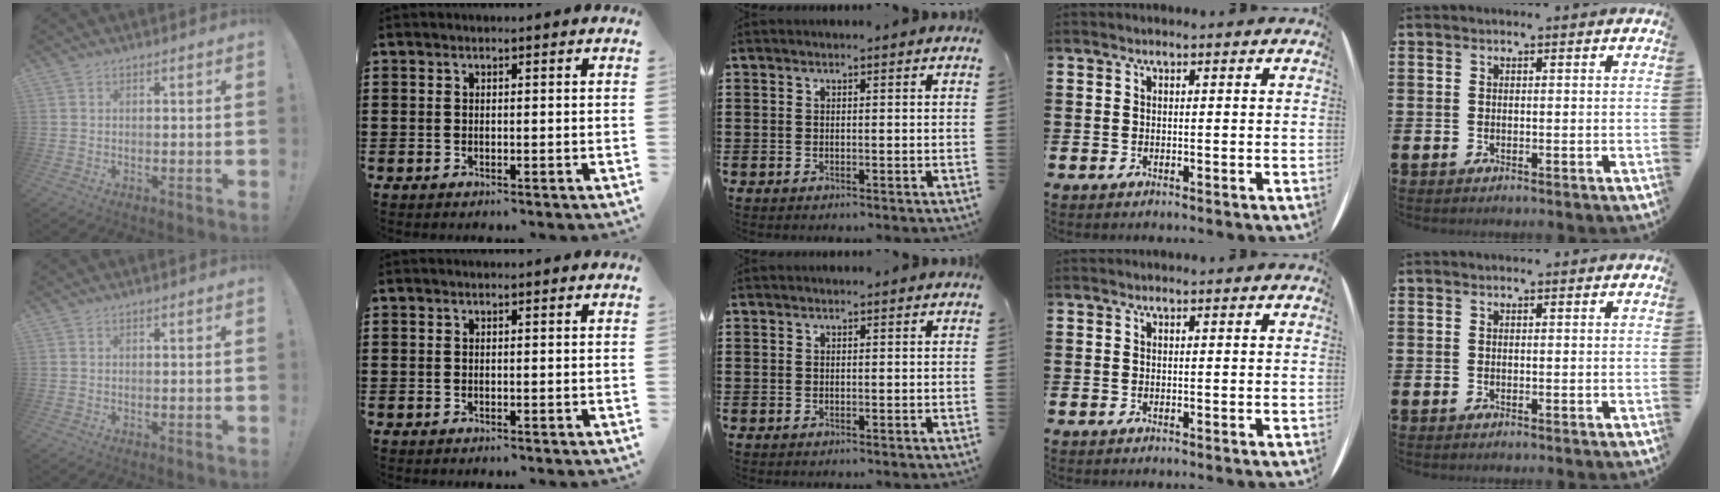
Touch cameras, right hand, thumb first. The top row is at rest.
{}